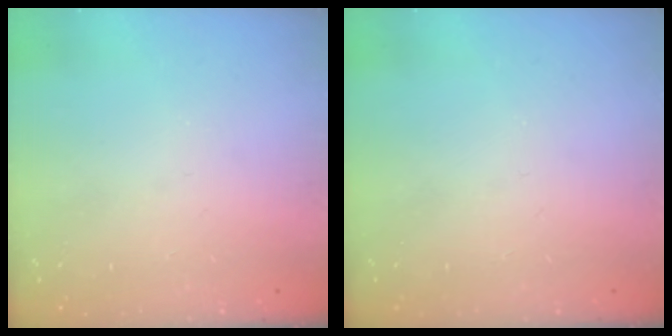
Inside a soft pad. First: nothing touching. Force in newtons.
{"total": 0.0}